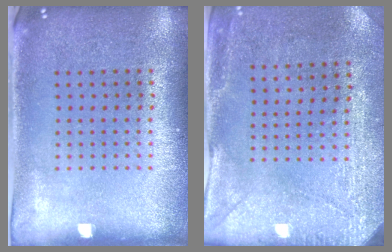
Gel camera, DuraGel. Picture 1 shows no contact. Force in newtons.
{"total": 3.0, "press": 2.6, "slide": 1.4}